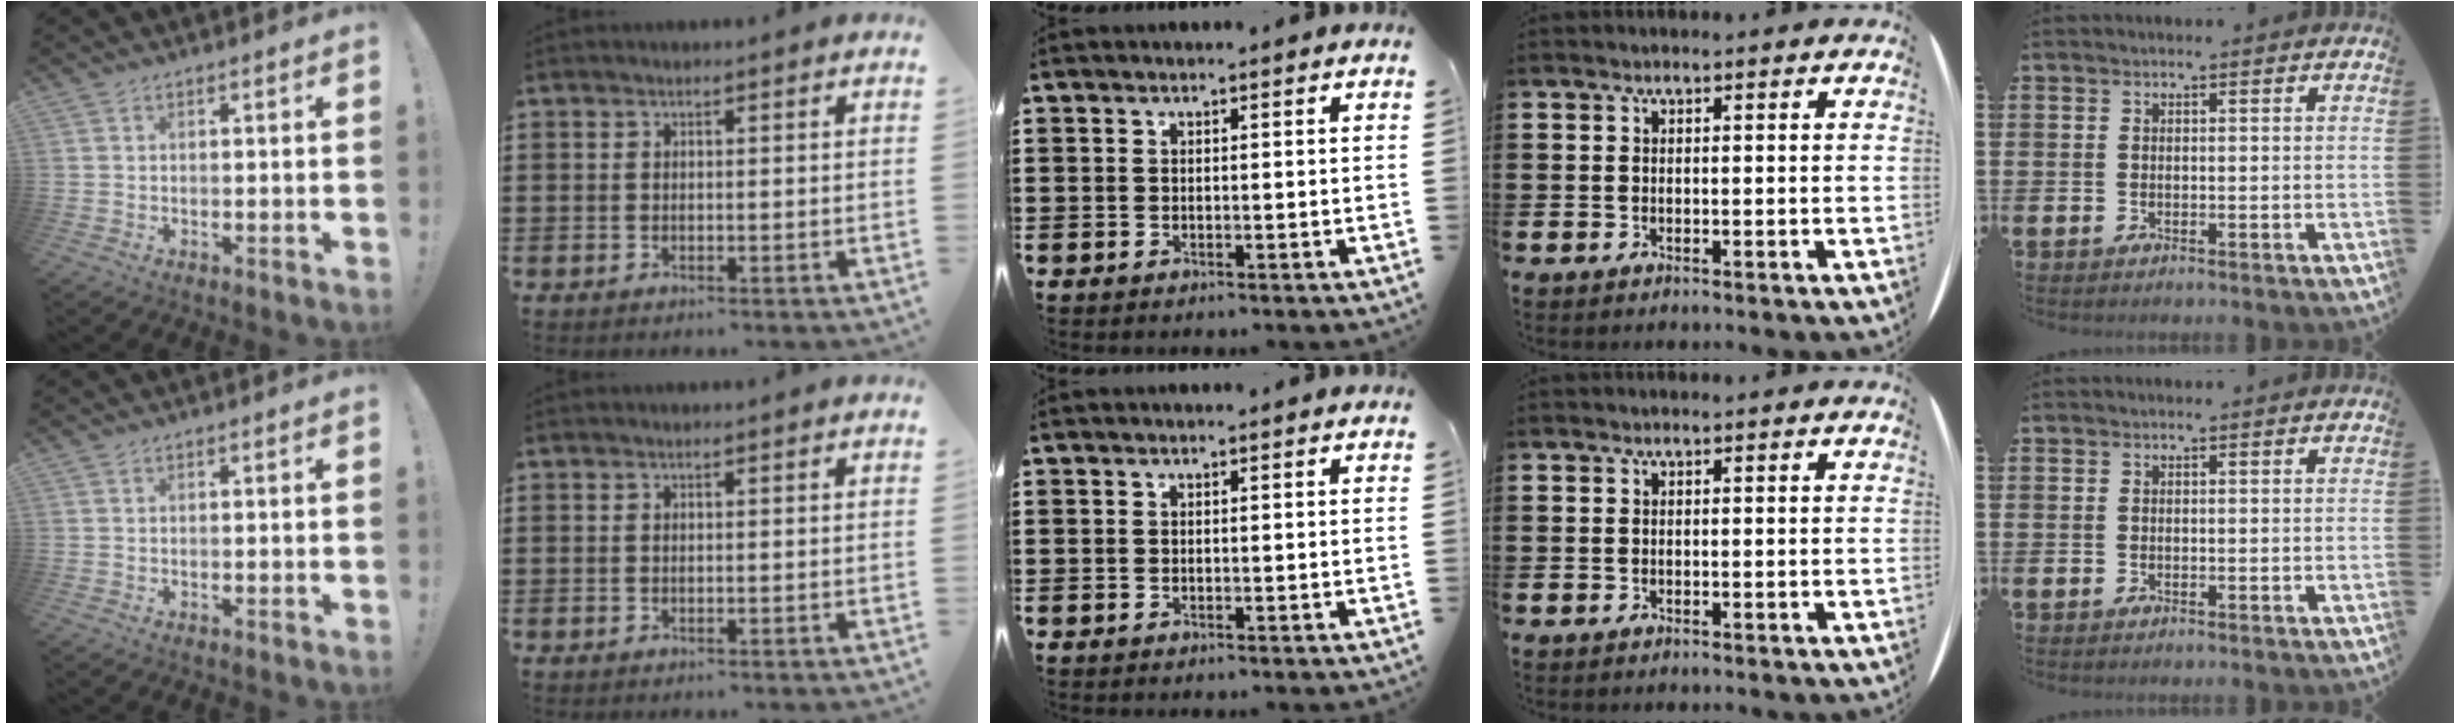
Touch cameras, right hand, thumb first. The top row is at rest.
{}